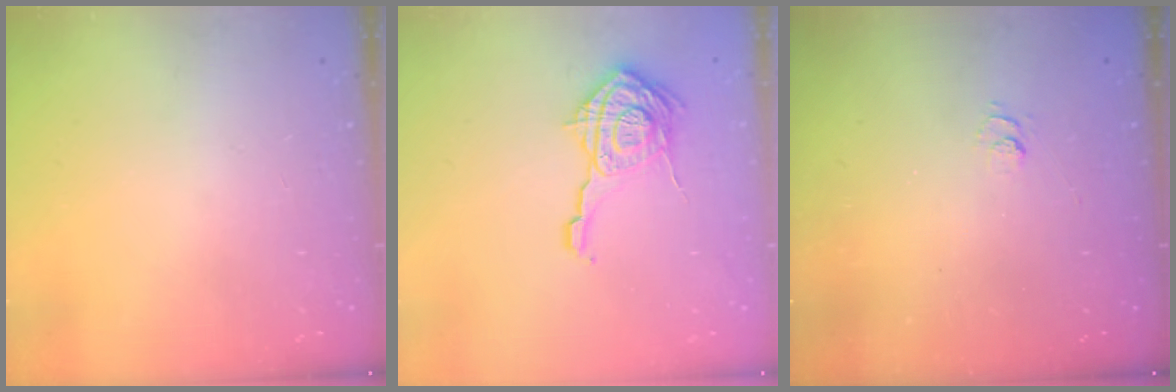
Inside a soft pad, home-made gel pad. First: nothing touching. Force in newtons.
{"total": 15.4, "press": 15.4, "slide": 0.7}
{"total": 2.7, "press": 2.2, "slide": 1.5}